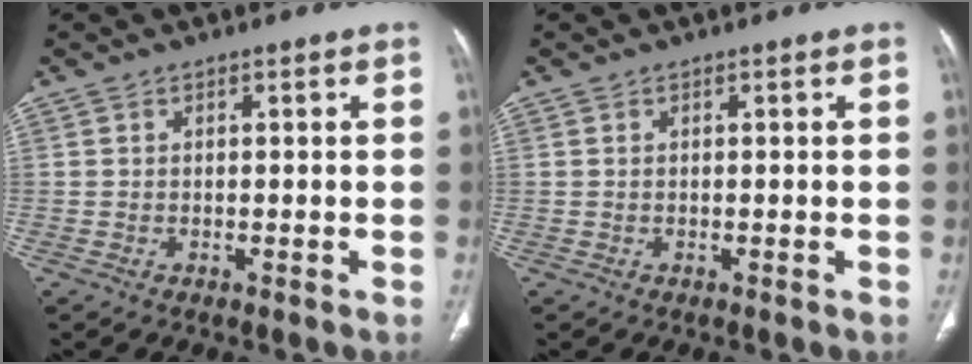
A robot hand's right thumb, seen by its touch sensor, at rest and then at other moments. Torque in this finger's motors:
{"motor_torque": [-0.05, 0.10, 0.39, -0.14, -0.03]}